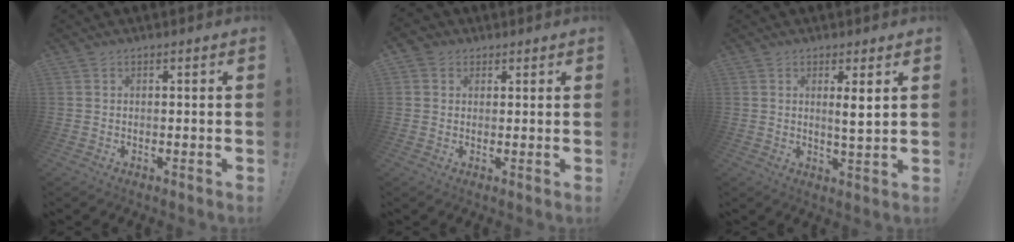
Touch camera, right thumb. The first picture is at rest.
{"total": 3.1, "force": [1.3, 2.7, 1.0], "torque": [-0.017, 0.000, 0.025]}
{"total": 4.1, "force": [1.9, 0.1, 3.6], "torque": [-0.051, -0.017, 0.025]}